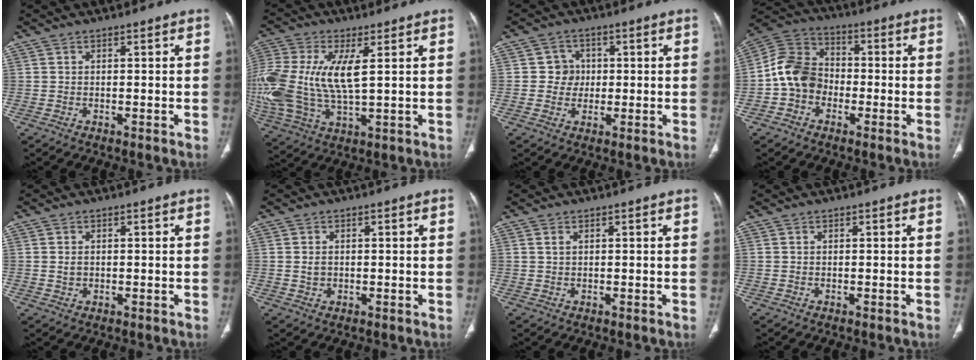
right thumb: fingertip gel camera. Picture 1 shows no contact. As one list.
[{"total": 20.6, "force": [2.7, 9.5, 18.0], "torque": [-0.439, -0.006, 0.052]}, {"total": 4.5, "force": [0.2, 4.3, 1.1], "torque": [0.016, 0.010, 0.000]}, {"total": 10.3, "force": [-2.3, 8.4, 5.4], "torque": [-0.089, 0.037, -0.057]}, {"total": 1.3, "force": [0.1, 1.0, 0.7], "torque": [-0.011, 0.001, 0.006]}, {"total": 1.6, "force": [0.1, 1.3, 0.9], "torque": [-0.013, 0.001, 0.006]}, {"total": 0.8, "force": [0.4, 0.4, 0.6], "torque": [-0.014, 0.002, 0.010]}, {"total": 0.0}]